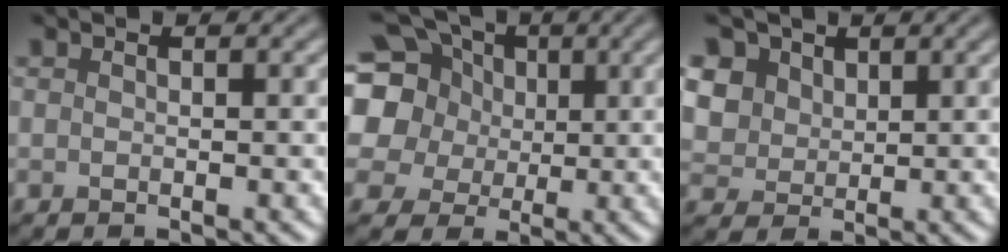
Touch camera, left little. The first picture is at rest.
{"total": 13.3, "force": [3.9, 11.0, 6.3], "torque": [-0.155, 0.027, 0.059]}
{"total": 7.4, "force": [3.4, 5.8, 3.1], "torque": [-0.095, 0.019, 0.056]}